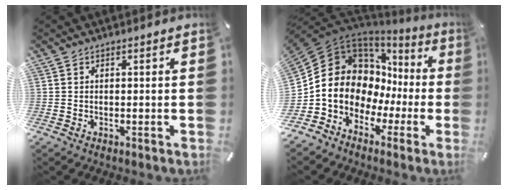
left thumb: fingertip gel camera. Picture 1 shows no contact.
{"total": 12.9, "force": [0.8, 11.7, 5.4], "torque": [-0.123, -0.037, 0.020]}